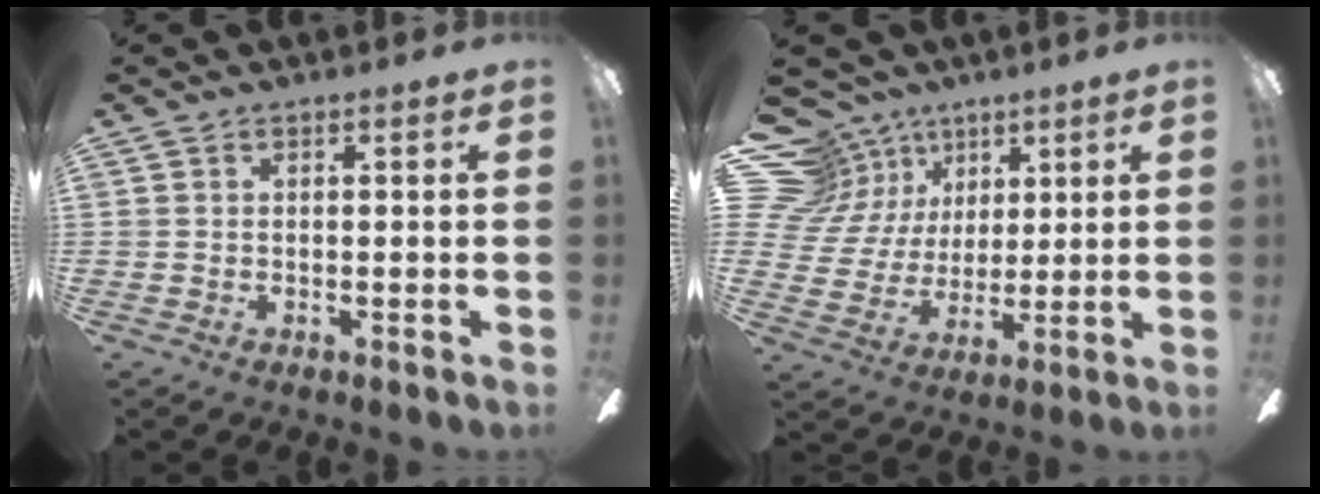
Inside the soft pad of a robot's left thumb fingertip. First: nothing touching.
{"total": 13.1, "force": [7.0, 10.8, 2.5], "torque": [-0.088, -0.040, 0.144]}